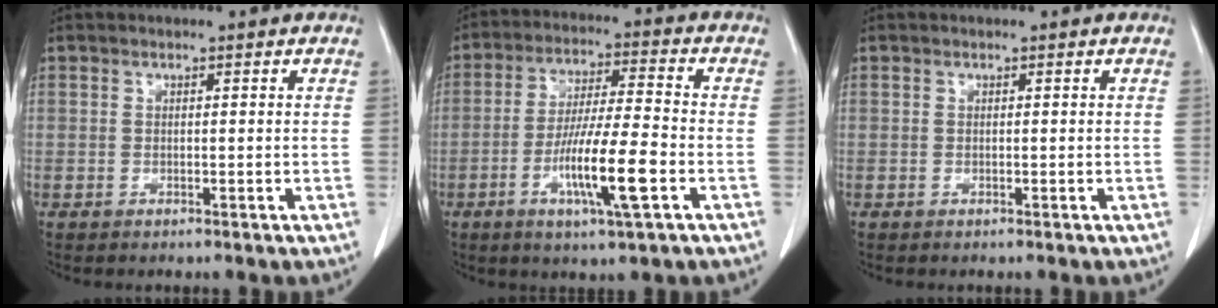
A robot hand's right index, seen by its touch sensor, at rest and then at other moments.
{"total": 11.5, "force": [-4.1, 0.5, 10.8], "torque": [-0.199, -0.011, -0.073]}
{"total": 0.0}